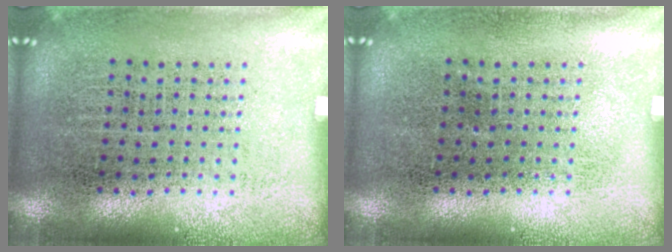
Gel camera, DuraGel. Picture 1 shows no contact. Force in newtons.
{"total": 0.0}